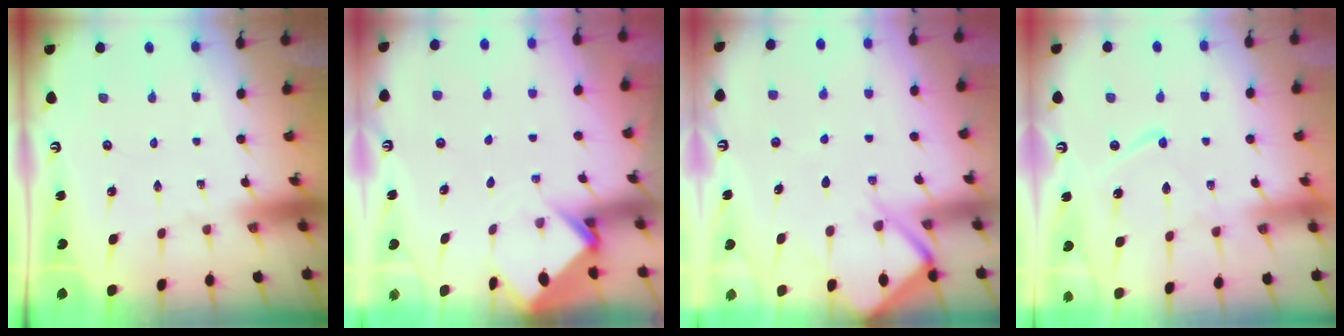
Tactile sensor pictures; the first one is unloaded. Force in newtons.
{"total": 3.6, "press": 3.6, "slide": 0.2}
{"total": 9.0, "press": 9.0, "slide": 0.9}
{"total": 11.2, "press": 11.1, "slide": 1.0}